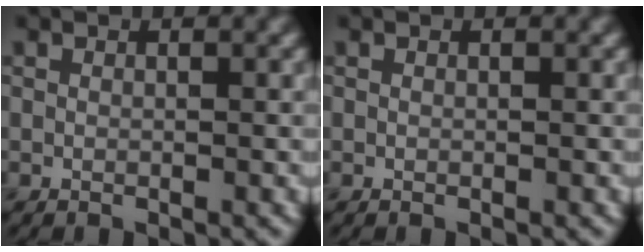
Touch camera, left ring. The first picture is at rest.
{"total": 0.0}